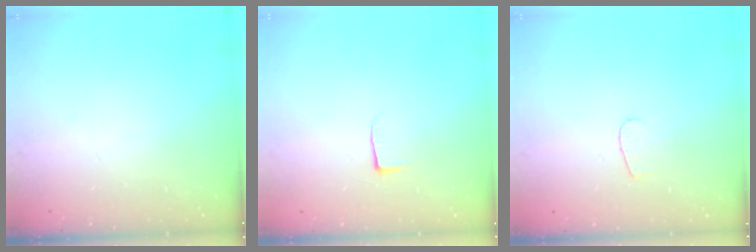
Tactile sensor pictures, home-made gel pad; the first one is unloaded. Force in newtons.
{"total": 3.9, "press": 3.9, "slide": 0.5}
{"total": 3.7, "press": 3.7, "slide": 0.4}